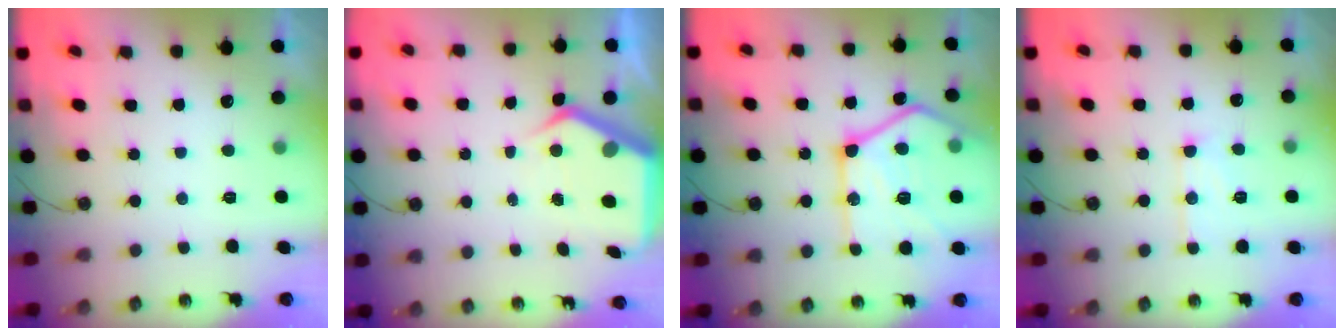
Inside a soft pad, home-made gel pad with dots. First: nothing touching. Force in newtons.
{"total": 6.7, "press": 6.7, "slide": 0.4}
{"total": 25.8, "press": 25.7, "slide": 2.6}
{"total": 9.4, "press": 9.4, "slide": 0.9}